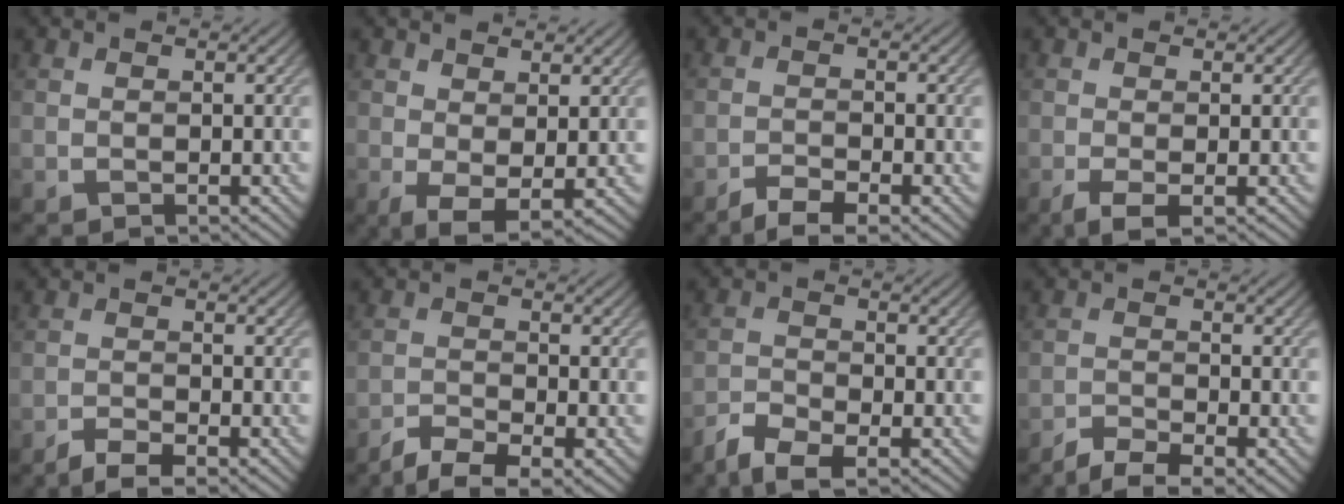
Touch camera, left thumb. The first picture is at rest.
{"total": 3.7, "force": [0.3, 1.5, 3.3], "torque": [-0.071, -0.010, 0.009]}
{"total": 3.5, "force": [-2.6, 0.7, 2.2], "torque": [-0.045, -0.002, -0.048]}
{"total": 2.4, "force": [-1.1, 0.5, 2.1], "torque": [-0.048, -0.003, -0.025]}
{"total": 3.1, "force": [-2.4, 0.6, 2.0], "torque": [-0.040, -0.001, -0.046]}
{"total": 4.8, "force": [-3.7, 1.0, 2.9], "torque": [-0.057, -0.009, -0.066]}
{"total": 4.4, "force": [-3.4, 1.4, 2.5], "torque": [-0.052, -0.008, -0.070]}
{"total": 4.3, "force": [-3.4, 0.8, 2.6], "torque": [-0.051, -0.006, -0.061]}